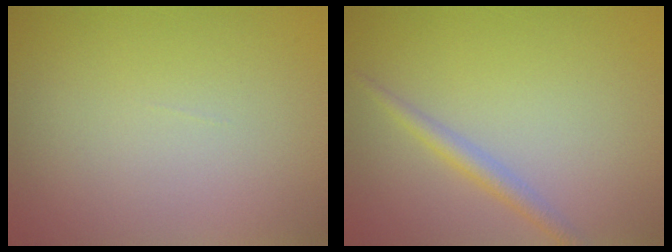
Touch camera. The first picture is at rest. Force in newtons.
{"total": 1.8, "press": 1.8, "slide": 0.0}